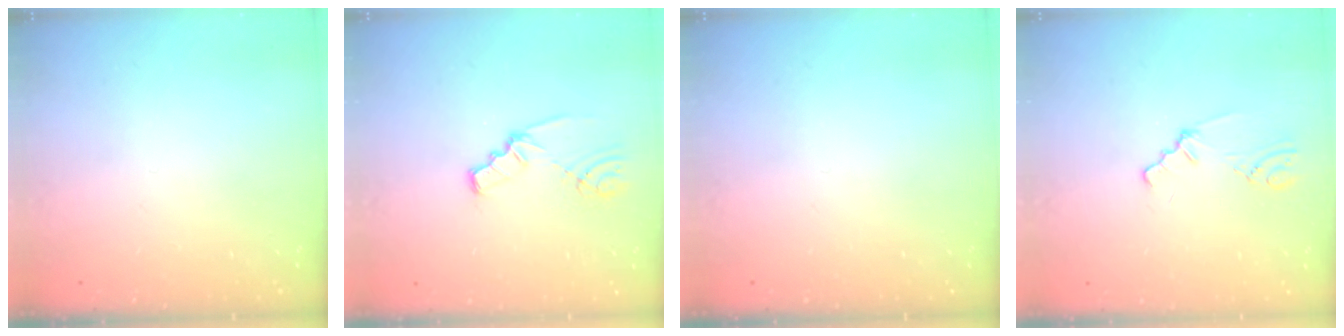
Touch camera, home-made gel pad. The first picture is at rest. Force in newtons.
{"total": 2.1, "press": 2.1, "slide": 0.3}
{"total": 0.0}
{"total": 0.8, "press": 0.8, "slide": 0.2}